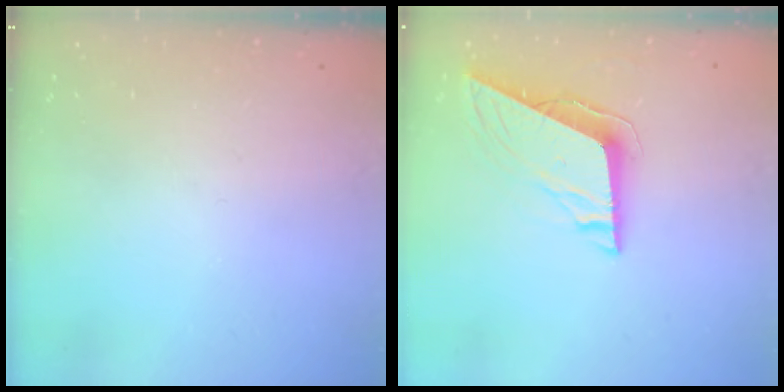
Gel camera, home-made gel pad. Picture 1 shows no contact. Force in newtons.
{"total": 8.9, "press": 8.8, "slide": 1.2}